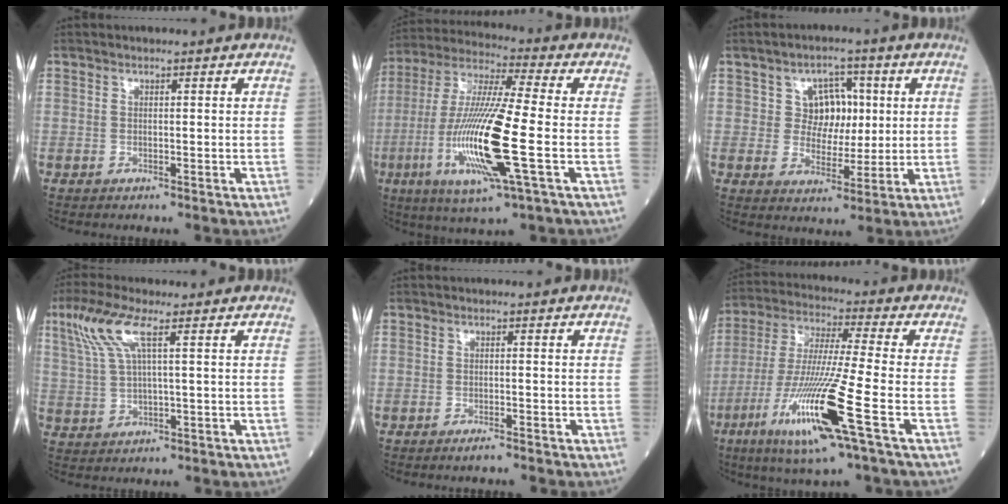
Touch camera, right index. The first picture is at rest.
{"total": 18.2, "force": [-4.2, 0.9, 17.7], "torque": [-0.373, -0.018, -0.079]}
{"total": 6.4, "force": [1.6, 5.1, 3.4], "torque": [-0.046, 0.017, 0.034]}
{"total": 6.8, "force": [3.1, 0.9, 5.9], "torque": [-0.146, 0.016, 0.068]}
{"total": 1.8, "force": [-1.6, -0.1, 0.9], "torque": [-0.016, -0.001, -0.019]}
{"total": 16.5, "force": [-6.7, -0.7, 15.1], "torque": [-0.322, -0.030, -0.127]}